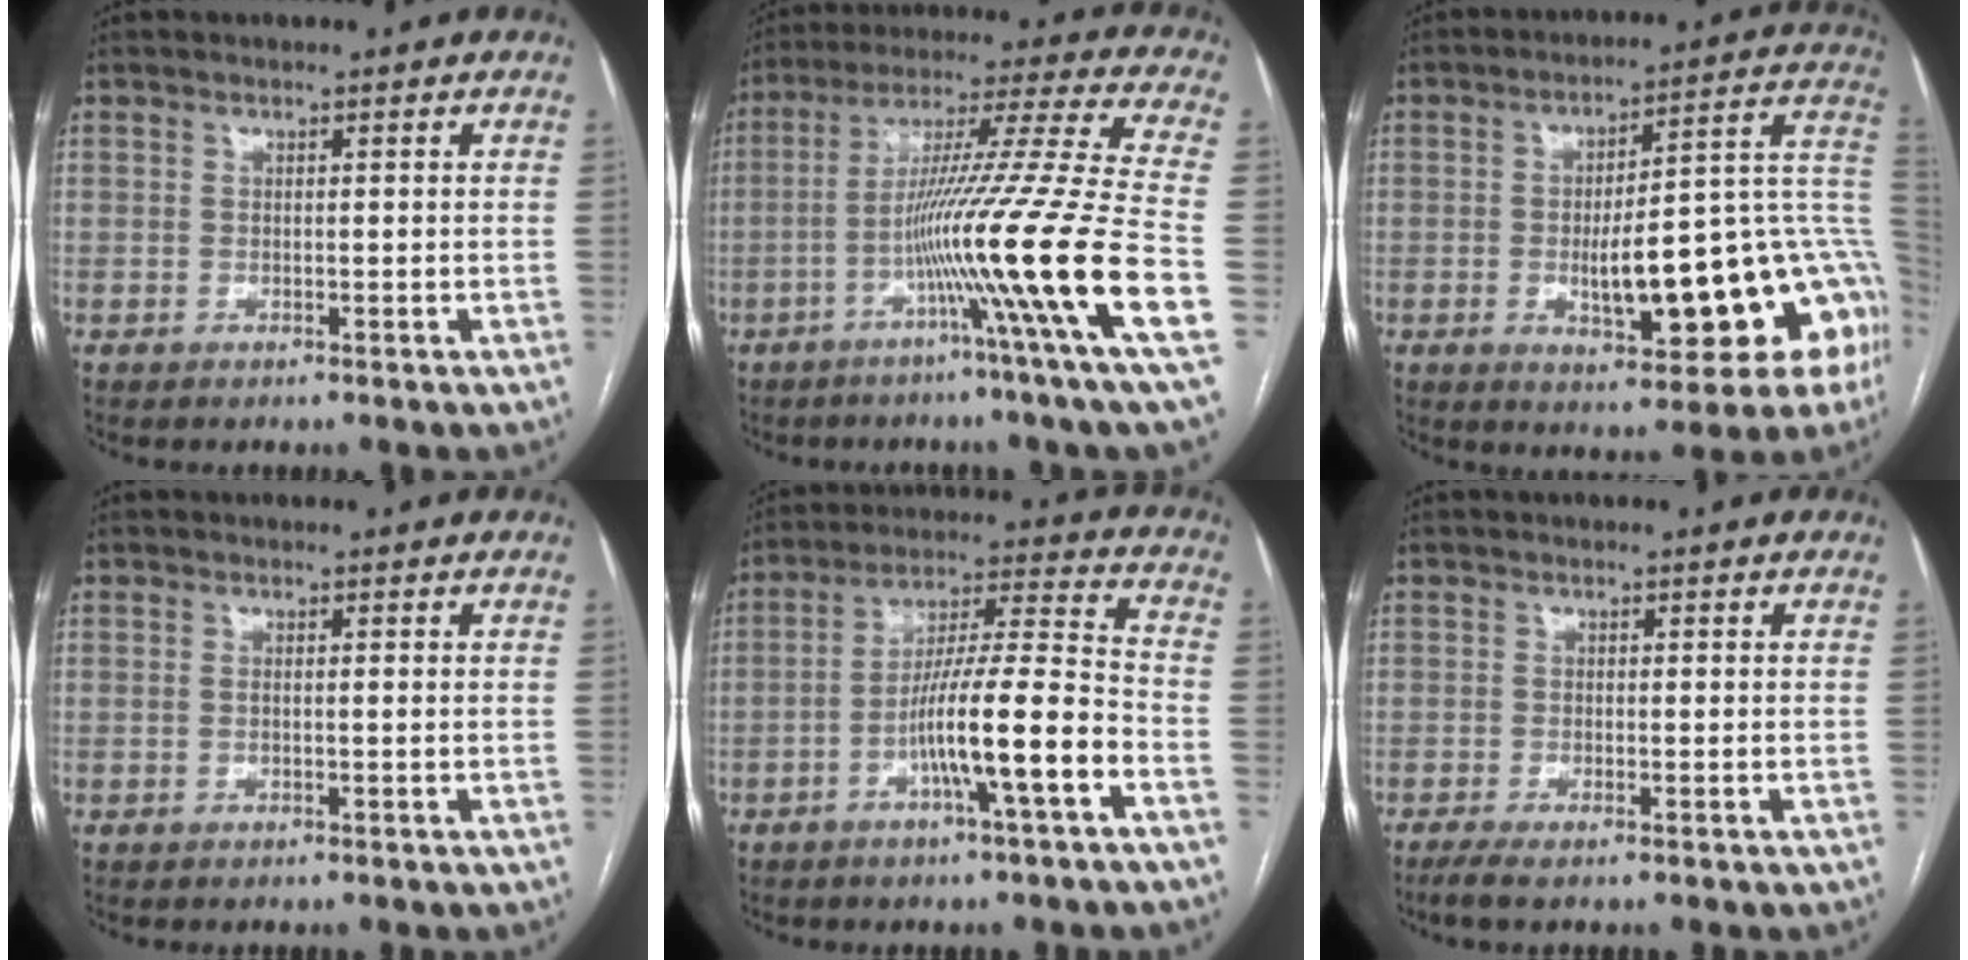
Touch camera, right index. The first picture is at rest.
{"total": 24.3, "force": [-6.7, -2.5, 23.3], "torque": [-0.367, -0.023, -0.130]}
{"total": 22.3, "force": [-5.2, 6.0, 20.9], "torque": [-0.189, 0.036, -0.056]}
{"total": 0.7, "force": [0.0, 0.0, 0.7], "torque": [-0.017, -0.001, 0.000]}
{"total": 13.0, "force": [-5.2, -0.1, 11.9], "torque": [-0.210, 0.010, -0.090]}
{"total": 2.4, "force": [-1.6, 0.3, 1.8], "torque": [-0.034, -0.006, -0.033]}